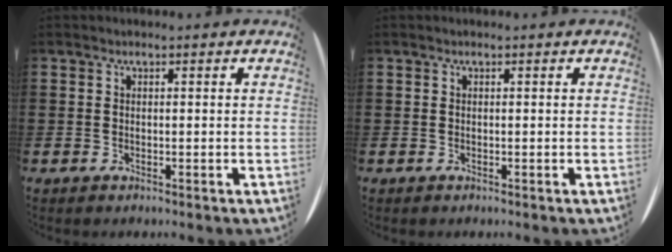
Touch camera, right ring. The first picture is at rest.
{"total": 0.0}